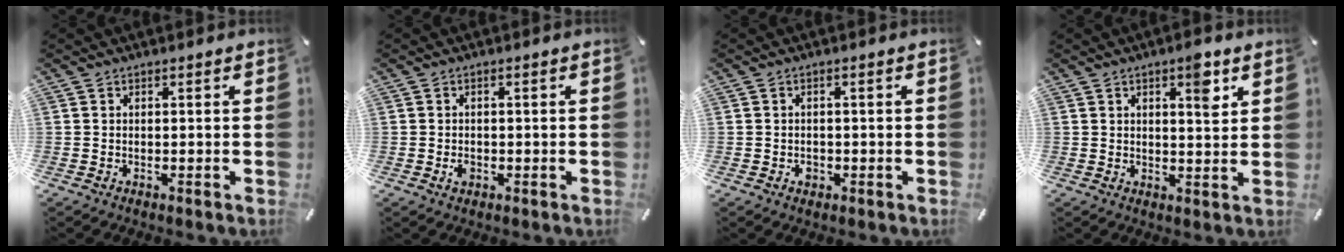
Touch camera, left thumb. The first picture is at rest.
{"total": 1.8, "force": [-0.5, 1.2, 1.2], "torque": [-0.029, 0.000, -0.011]}
{"total": 1.6, "force": [-0.5, 1.3, 0.8], "torque": [-0.016, 0.003, -0.012]}
{"total": 6.1, "force": [3.1, 2.3, 4.8], "torque": [-0.053, -0.016, 0.043]}